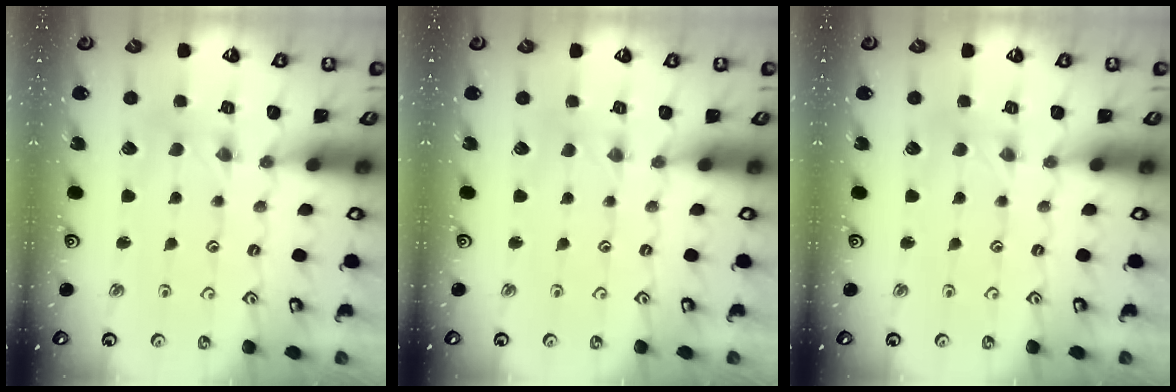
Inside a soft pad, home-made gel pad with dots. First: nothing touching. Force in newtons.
{"total": 0.0}
{"total": 0.8, "press": 0.8, "slide": 0.2}